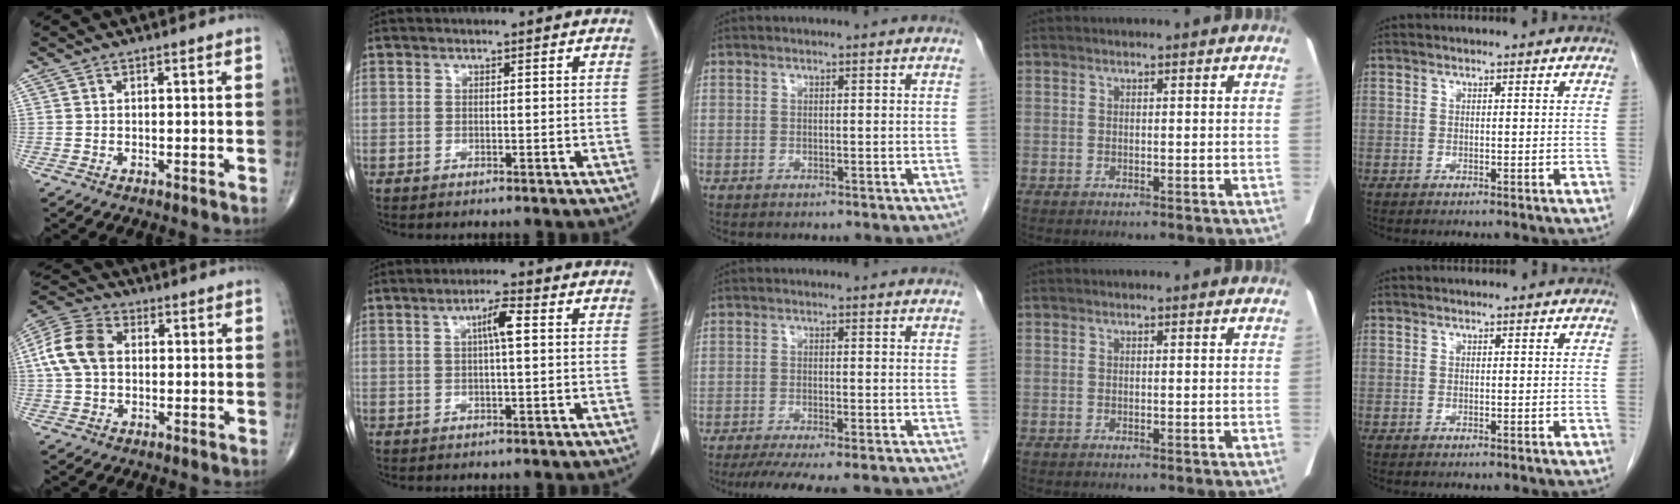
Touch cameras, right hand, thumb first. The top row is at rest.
{"thumb": {"total": 10.3, "force": [1.1, 7.2, 7.2], "torque": [-0.147, 0.026, 0.015]}, "index": {"total": 3.7, "force": [0.8, 0.3, 3.6], "torque": [-0.062, 0.007, 0.011]}, "middle": {"total": 9.5, "force": [-7.9, 0.9, 5.3], "torque": [-0.068, -0.015, -0.117]}}